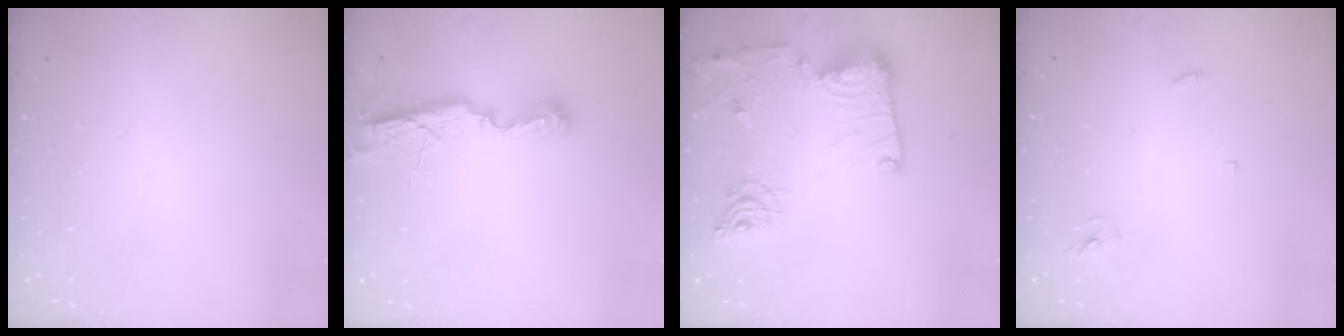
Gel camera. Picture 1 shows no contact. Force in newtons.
{"total": 6.7, "press": 6.7, "slide": 0.5}
{"total": 17.5, "press": 17.4, "slide": 1.6}
{"total": 2.5, "press": 2.5, "slide": 0.2}